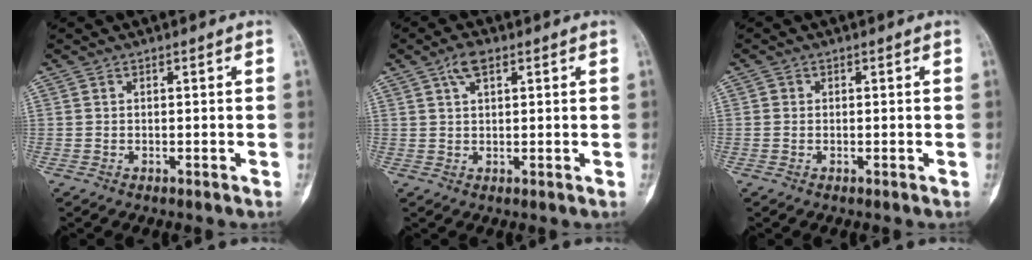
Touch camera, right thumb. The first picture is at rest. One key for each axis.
{"total": 3.7, "fx": 1.9, "fy": 1.7, "fz": 2.7, "tx": -0.048, "ty": 0.003, "tz": 0.037}
{"total": 0.5, "fx": 0.0, "fy": 0.5, "fz": 0.1, "tx": 0.005, "ty": 0.003, "tz": -0.001}